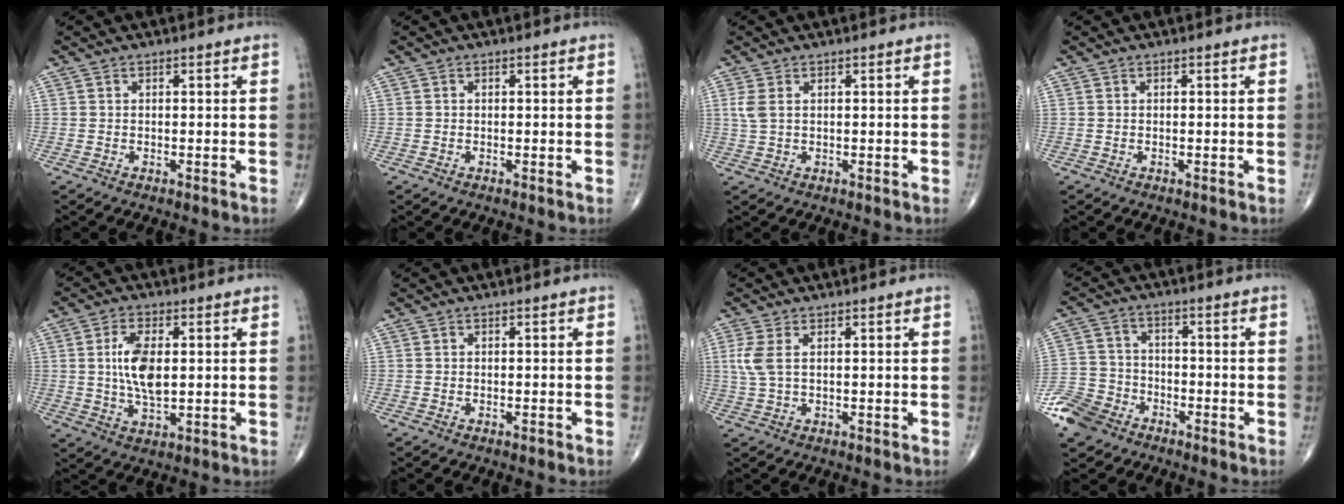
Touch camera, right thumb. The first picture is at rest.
{"total": 0.0}
{"total": 2.7, "force": [0.8, 1.5, 2.1], "torque": [-0.059, 0.007, 0.020]}
{"total": 0.0}
{"total": 8.8, "force": [1.1, 4.2, 7.7], "torque": [-0.147, -0.007, 0.023]}
{"total": 0.0}
{"total": 3.9, "force": [1.0, 1.7, 3.4], "torque": [-0.097, 0.004, 0.026]}
{"total": 10.5, "force": [-6.6, 7.3, 3.8], "torque": [-0.071, 0.027, -0.132]}